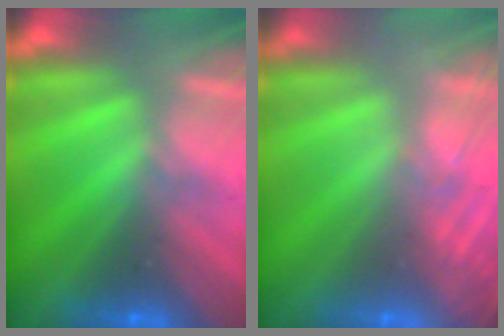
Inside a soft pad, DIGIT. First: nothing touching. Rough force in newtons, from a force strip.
{"total": 8.3}